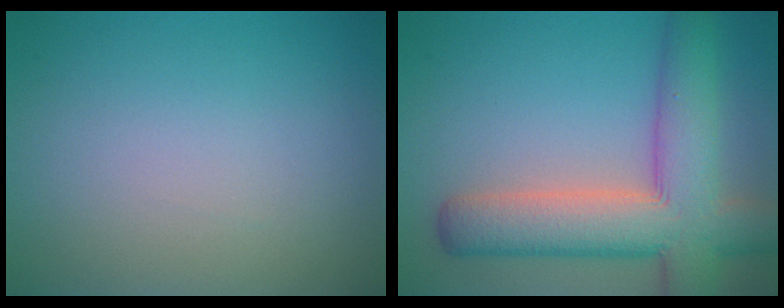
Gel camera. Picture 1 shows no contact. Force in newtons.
{"total": 9.4, "press": 9.4, "slide": 0.5}